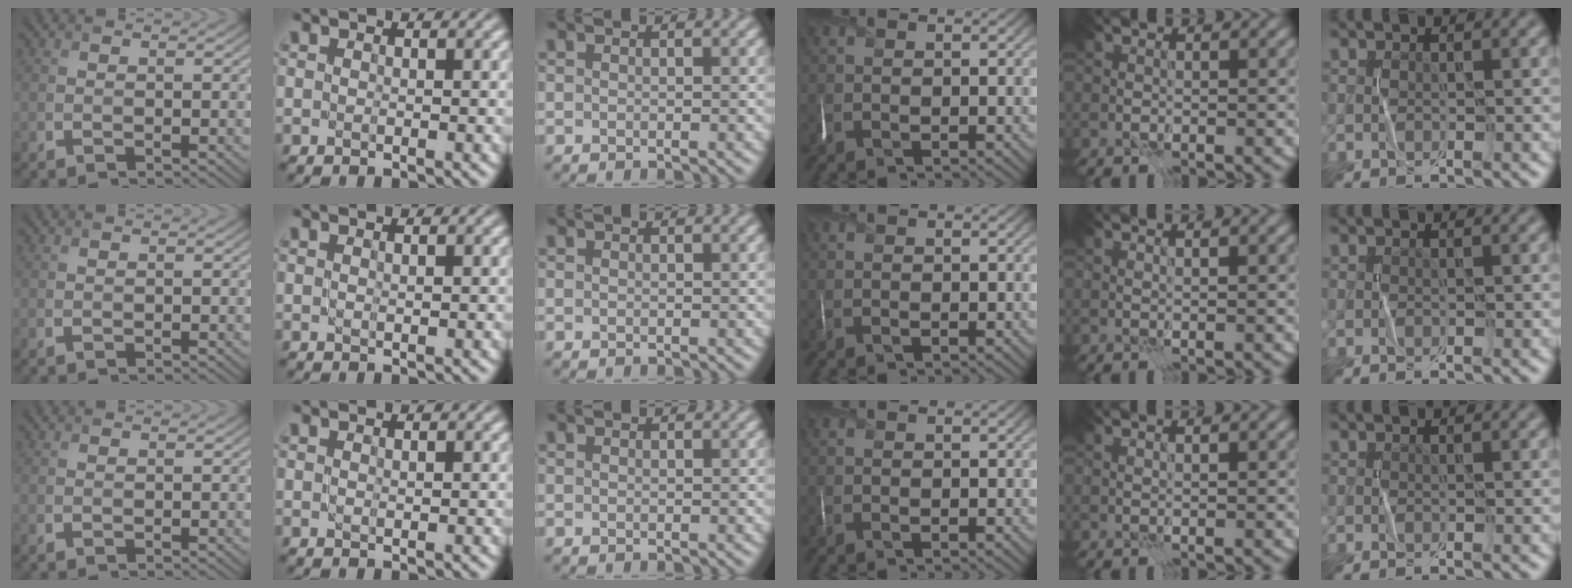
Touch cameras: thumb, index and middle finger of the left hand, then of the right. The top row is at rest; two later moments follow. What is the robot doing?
{"motion": "fold", "object": "scarf"}